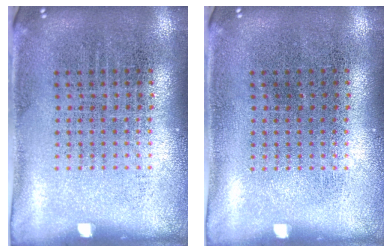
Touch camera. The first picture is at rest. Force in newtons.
{"total": 0.0}